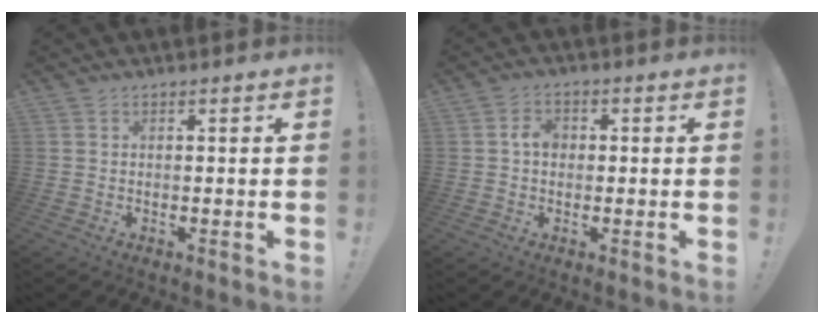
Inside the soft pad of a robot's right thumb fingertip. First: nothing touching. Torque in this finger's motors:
{"motor_torque": [0.44, 0.53, 0.20, 0.08, 0.00]}